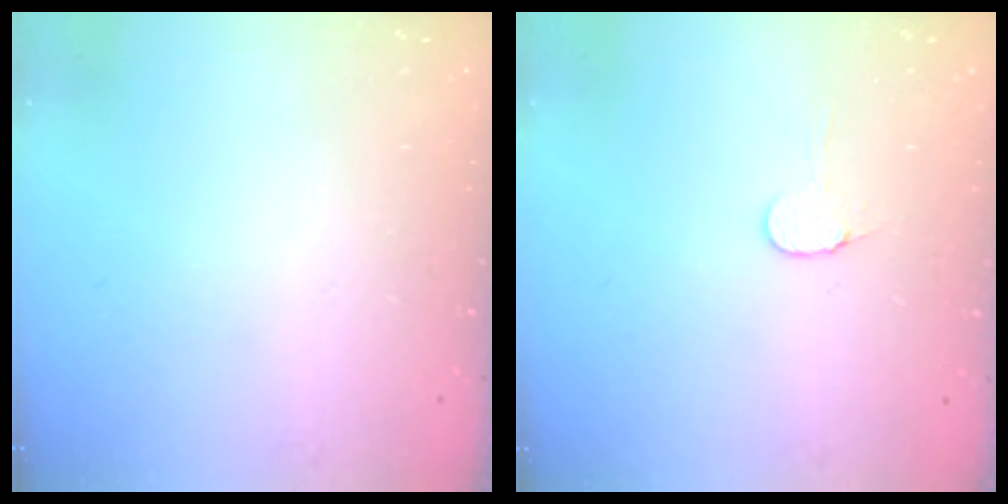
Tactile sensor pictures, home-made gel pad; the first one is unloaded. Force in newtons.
{"total": 4.5, "press": 4.5, "slide": 0.4}